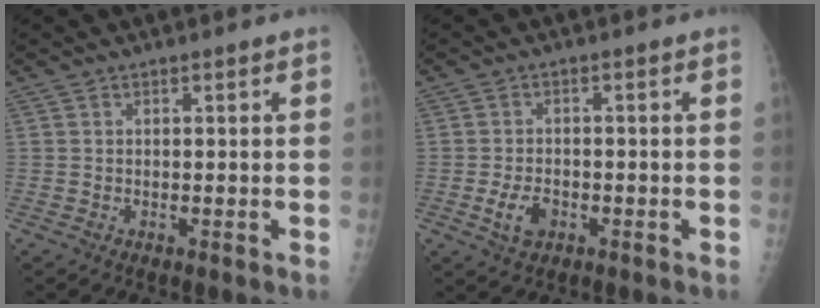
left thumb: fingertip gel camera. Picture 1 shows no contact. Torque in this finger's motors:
{"motor_torque": [0.02, 0.03, 0.13, -0.04, 0.00]}